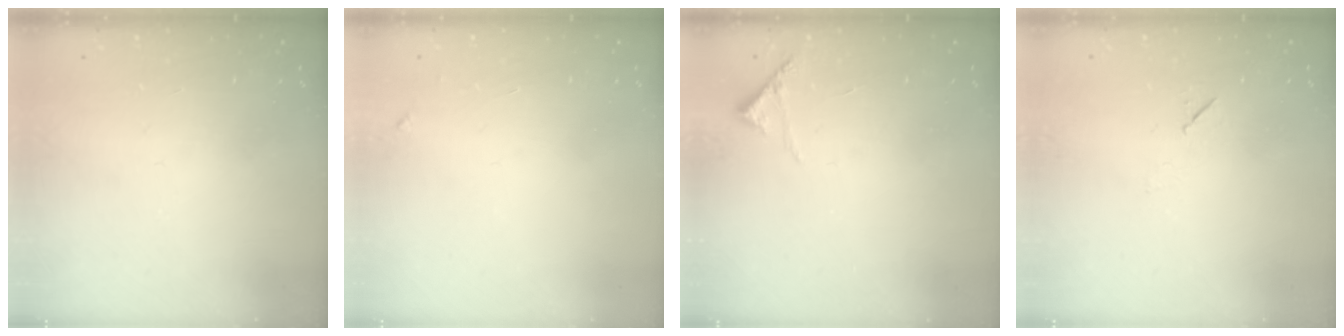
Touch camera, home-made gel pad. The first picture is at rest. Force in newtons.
{"total": 3.3, "press": 3.3, "slide": 0.4}
{"total": 6.4, "press": 6.4, "slide": 0.2}
{"total": 4.8, "press": 4.4, "slide": 2.0}